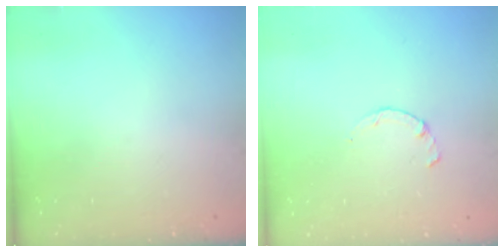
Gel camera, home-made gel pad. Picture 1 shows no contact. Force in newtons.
{"total": 0.9, "press": 0.8, "slide": 0.3}